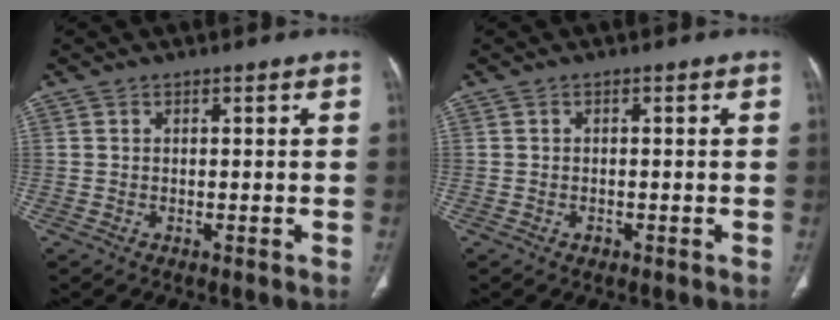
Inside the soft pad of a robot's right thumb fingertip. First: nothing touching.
{"total": 0.9, "force": [-0.4, 0.7, 0.4], "torque": [-0.003, 0.002, -0.003]}